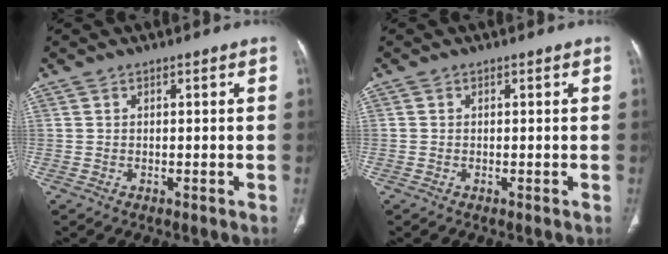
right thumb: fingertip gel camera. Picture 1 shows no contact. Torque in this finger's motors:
{"motor_torque": [0.04, 0.24, 0.33, 0.15, -0.05]}